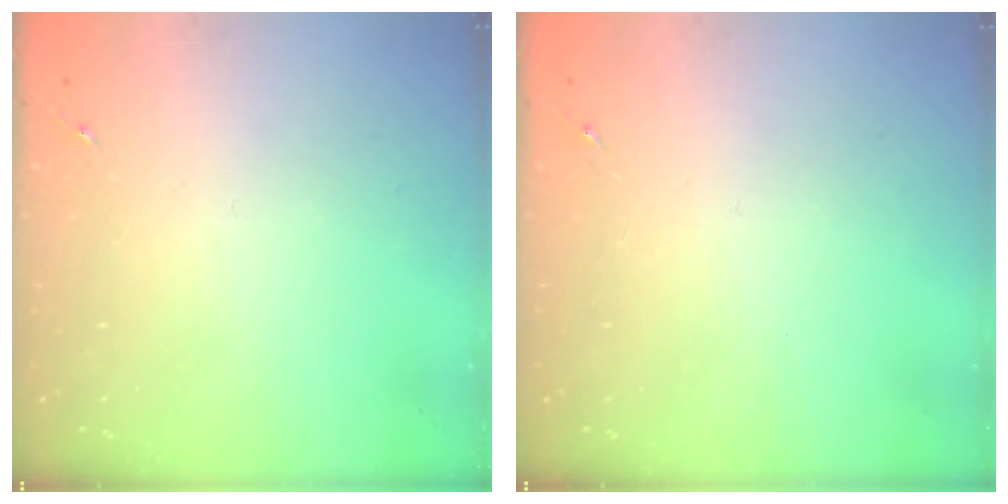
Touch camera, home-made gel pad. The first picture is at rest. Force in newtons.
{"total": 0.0}